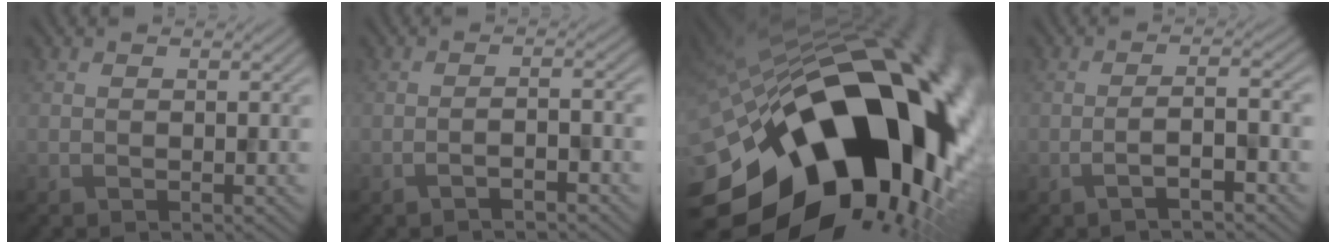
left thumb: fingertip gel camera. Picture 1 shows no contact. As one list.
[{"total": 2.0, "force": [-1.3, 0.0, 1.5], "torque": [-0.026, 0.010, -0.031]}, {"total": 22.9, "force": [-7.3, 13.0, 17.5], "torque": [-0.303, -0.064, -0.109]}, {"total": 3.6, "force": [-1.8, 0.3, 3.1], "torque": [-0.047, 0.016, -0.047]}]